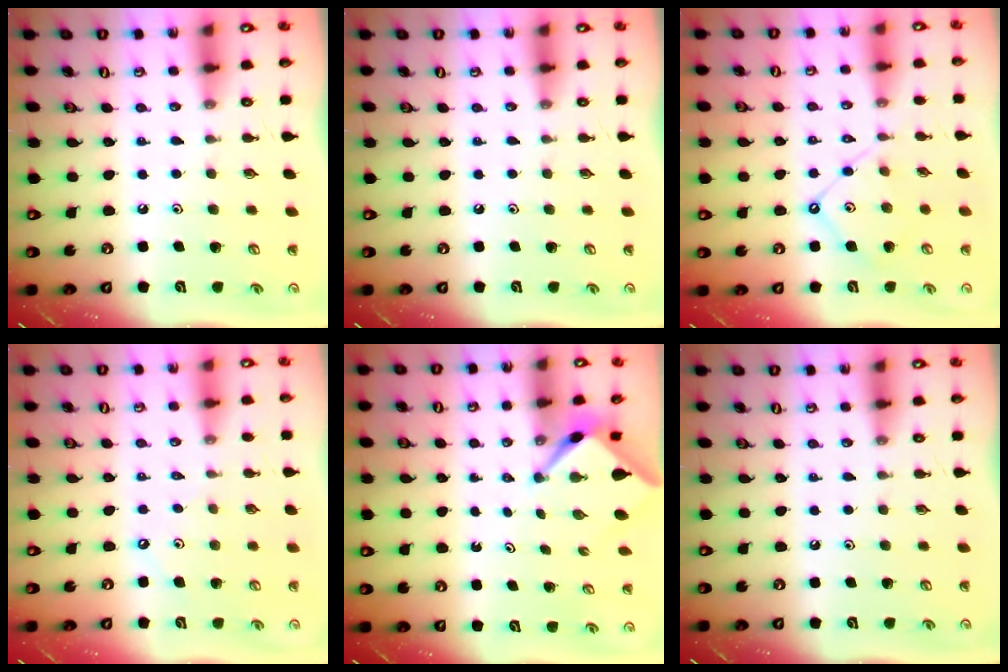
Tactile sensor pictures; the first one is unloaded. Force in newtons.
{"total": 0.0}
{"total": 8.3, "press": 8.2, "slide": 0.9}
{"total": 2.5, "press": 2.5, "slide": 0.5}
{"total": 2.6, "press": 2.6, "slide": 0.3}
{"total": 0.0}